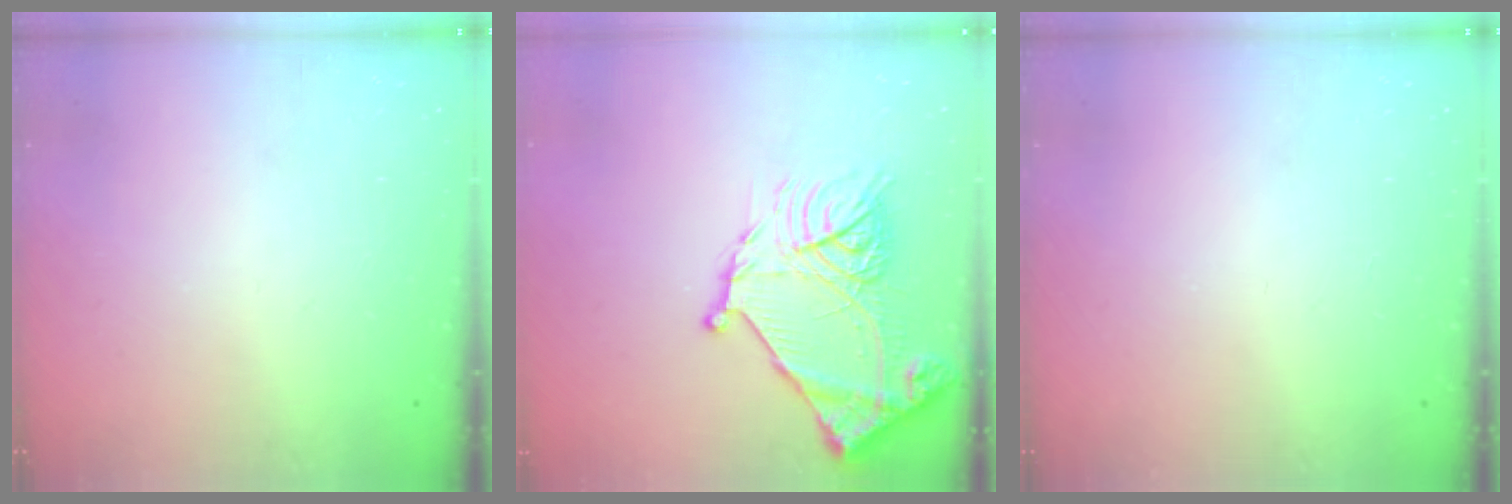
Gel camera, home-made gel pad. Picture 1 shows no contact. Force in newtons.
{"total": 18.7, "press": 18.6, "slide": 1.8}
{"total": 0.0}